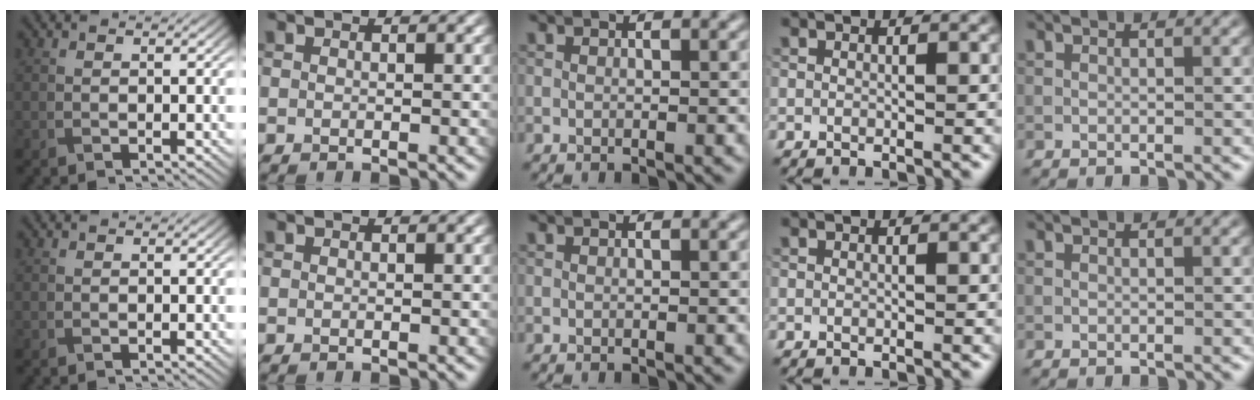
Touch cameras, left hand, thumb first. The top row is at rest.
{}